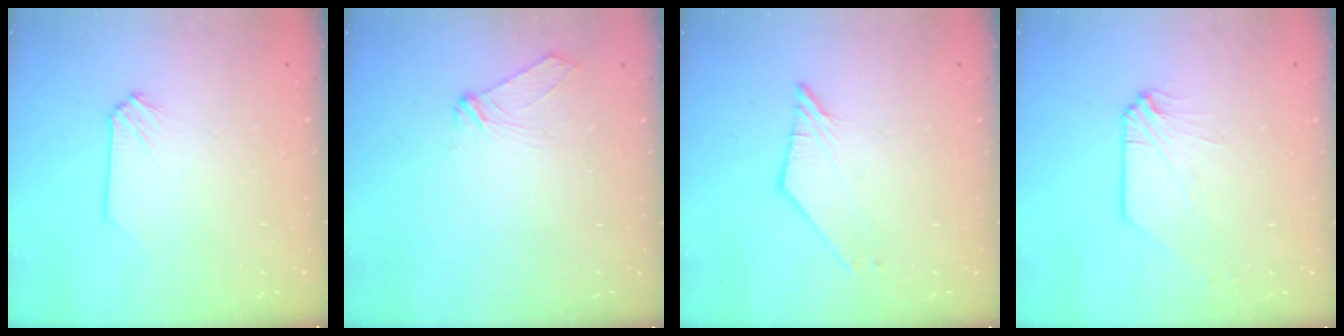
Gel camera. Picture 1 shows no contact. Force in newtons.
{"total": 5.9, "press": 5.8, "slide": 1.0}
{"total": 2.7, "press": 2.7, "slide": 0.2}
{"total": 0.0}